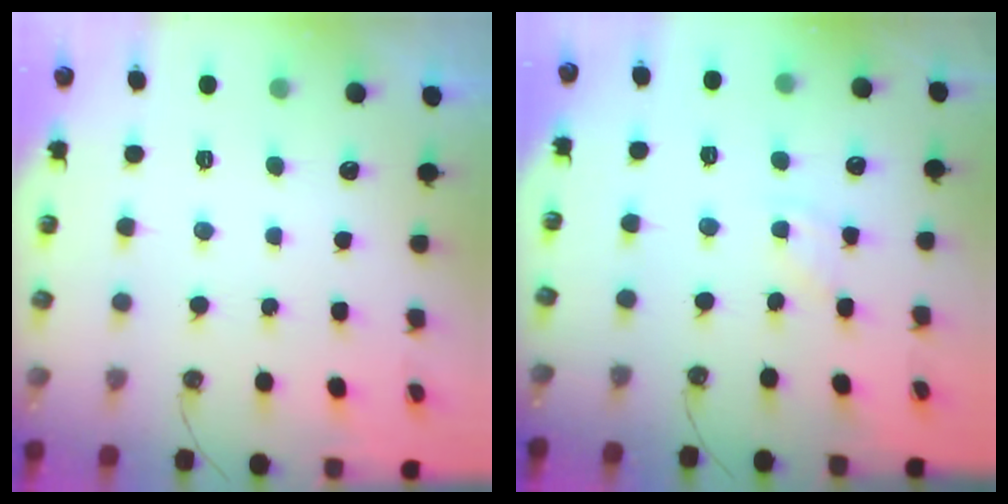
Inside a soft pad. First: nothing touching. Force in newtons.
{"total": 5.0, "press": 5.0, "slide": 0.7}